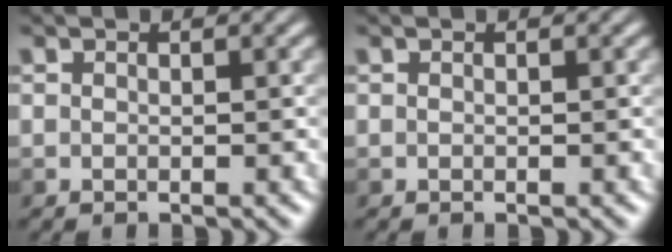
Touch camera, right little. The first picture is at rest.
{"total": 0.0}